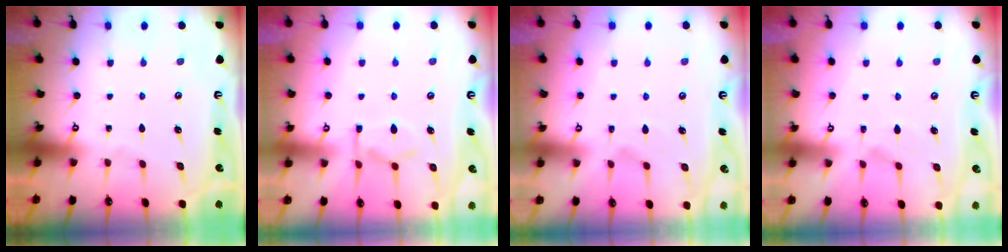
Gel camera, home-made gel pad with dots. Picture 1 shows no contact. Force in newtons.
{"total": 9.3, "press": 9.2, "slide": 1.4}
{"total": 2.4, "press": 2.1, "slide": 1.2}
{"total": 1.4, "press": 0.7, "slide": 1.1}